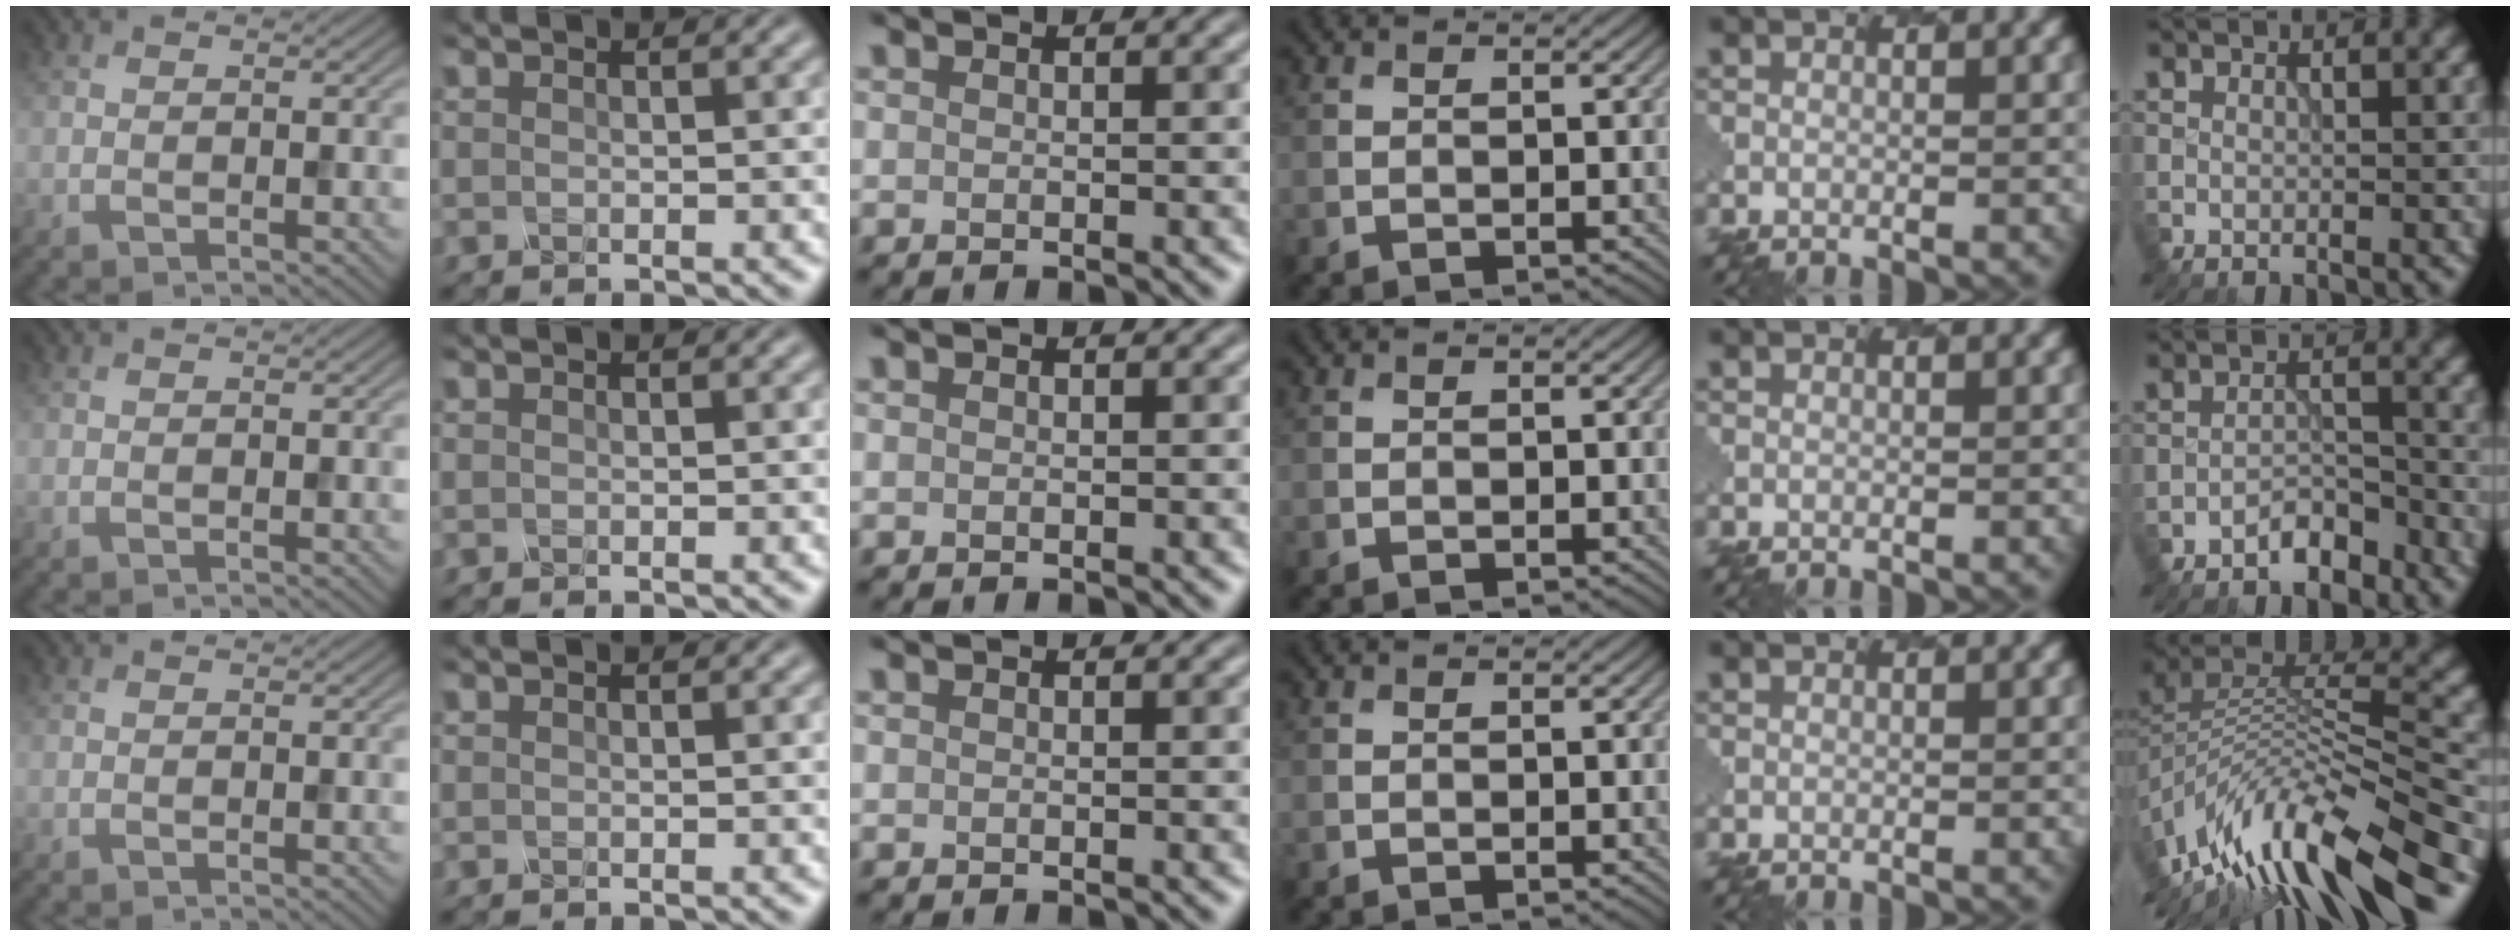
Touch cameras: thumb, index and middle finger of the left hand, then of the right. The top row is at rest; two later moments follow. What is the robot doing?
{"motion": "dispense", "object": "dispenser bottle"}